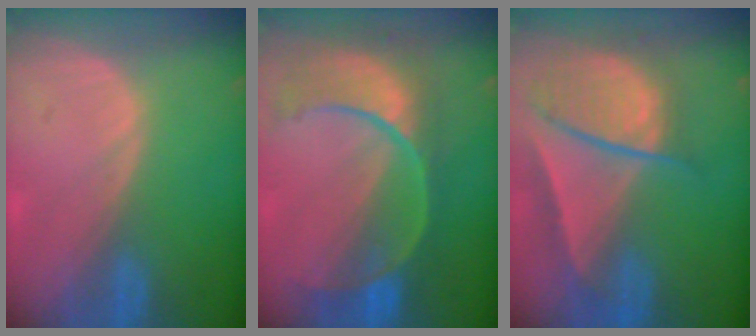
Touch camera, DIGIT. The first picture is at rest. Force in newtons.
{"total": 10.9, "press": 9.2, "slide": 5.9}
{"total": 9.4, "press": 8.1, "slide": 4.7}